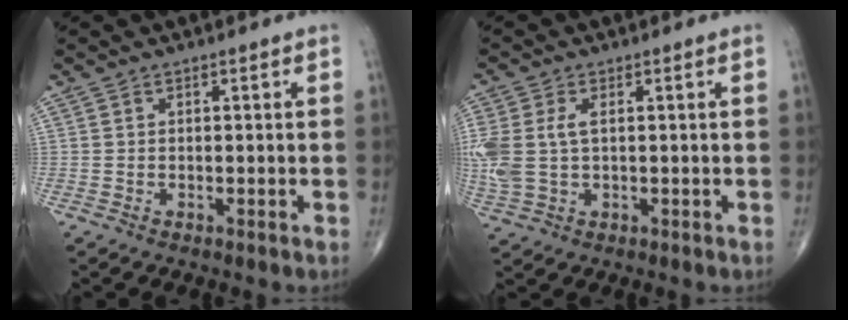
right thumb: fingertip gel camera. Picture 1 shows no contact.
{"total": 8.8, "force": [0.8, 5.2, 7.1], "torque": [-0.193, 0.009, 0.026]}